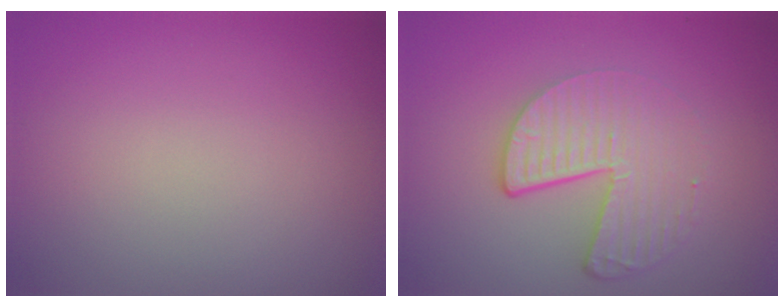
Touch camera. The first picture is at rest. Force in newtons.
{"total": 4.7, "press": 3.1, "slide": 3.6}